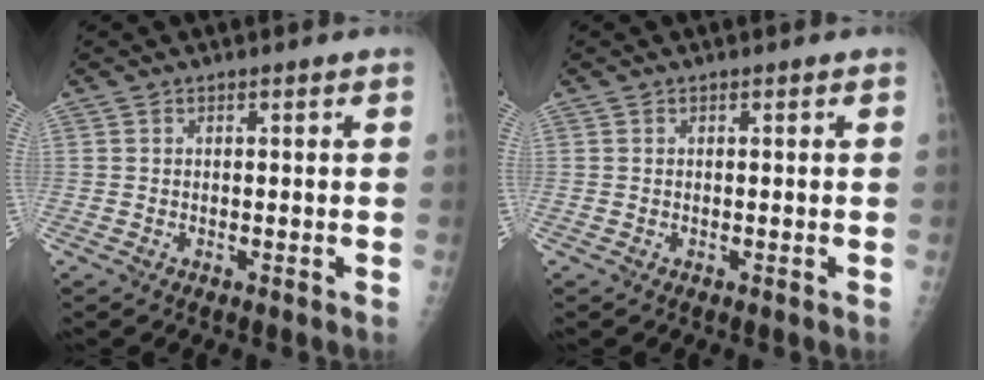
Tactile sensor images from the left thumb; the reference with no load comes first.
{"total": 0.0}